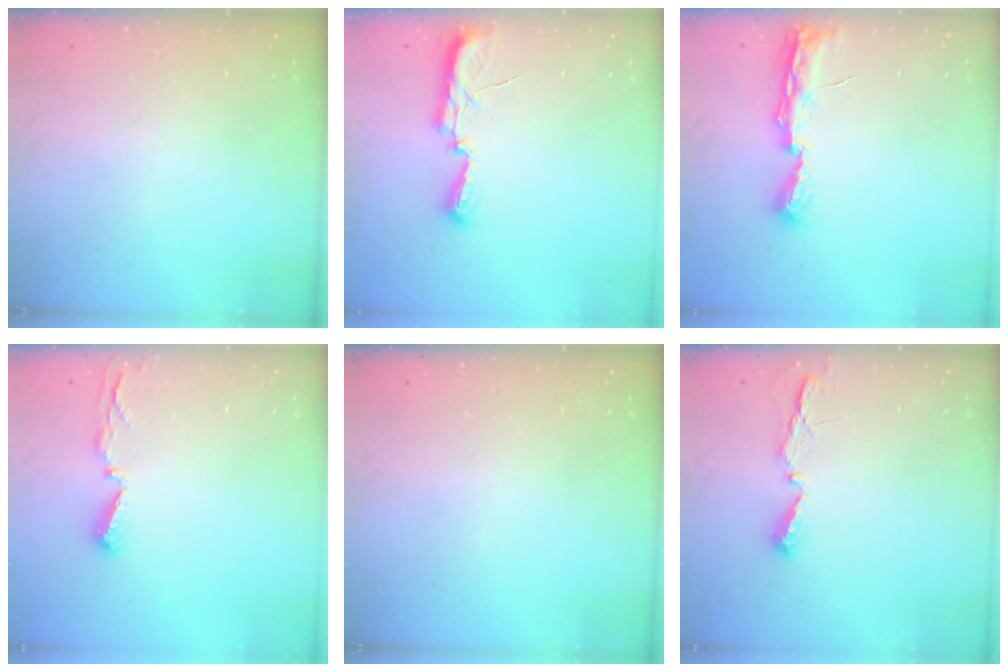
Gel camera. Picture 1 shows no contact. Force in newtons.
{"total": 7.7, "press": 7.6, "slide": 1.0}
{"total": 7.6, "press": 7.5, "slide": 0.6}
{"total": 4.0, "press": 4.0, "slide": 0.4}
{"total": 0.0}
{"total": 4.5, "press": 4.5, "slide": 0.4}